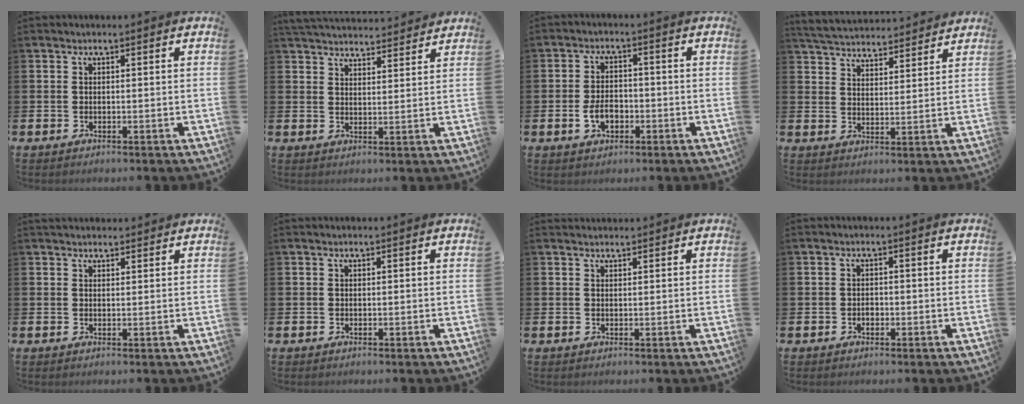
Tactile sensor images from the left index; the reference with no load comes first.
{"total": 4.6, "force": [4.6, 0.6, 0.0], "torque": [-0.010, -0.029, 0.083]}
{"total": 3.8, "force": [-1.2, 2.4, 2.7], "torque": [-0.039, 0.001, -0.025]}
{"total": 5.4, "force": [5.3, 0.8, 0.3], "torque": [-0.031, -0.032, 0.095]}
{"total": 1.9, "force": [1.7, 0.7, 0.1], "torque": [0.007, -0.003, 0.030]}
{"total": 0.0}
{"total": 1.0, "force": [1.0, 0.2, 0.0], "torque": [0.011, -0.003, 0.016]}
{"total": 1.0, "force": [-0.4, 0.8, 0.6], "torque": [-0.009, 0.001, -0.009]}